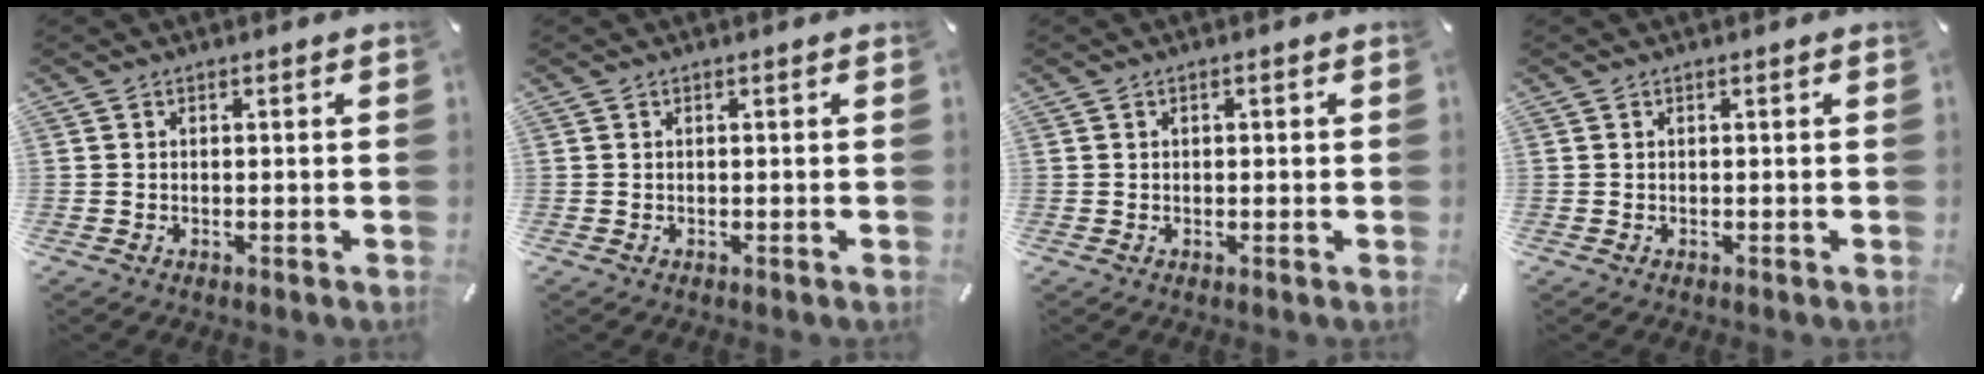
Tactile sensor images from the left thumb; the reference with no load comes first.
{"total": 0.0}
{"total": 0.7, "force": [0.0, 0.5, 0.6], "torque": [-0.010, 0.004, -0.001]}
{"total": 0.0}